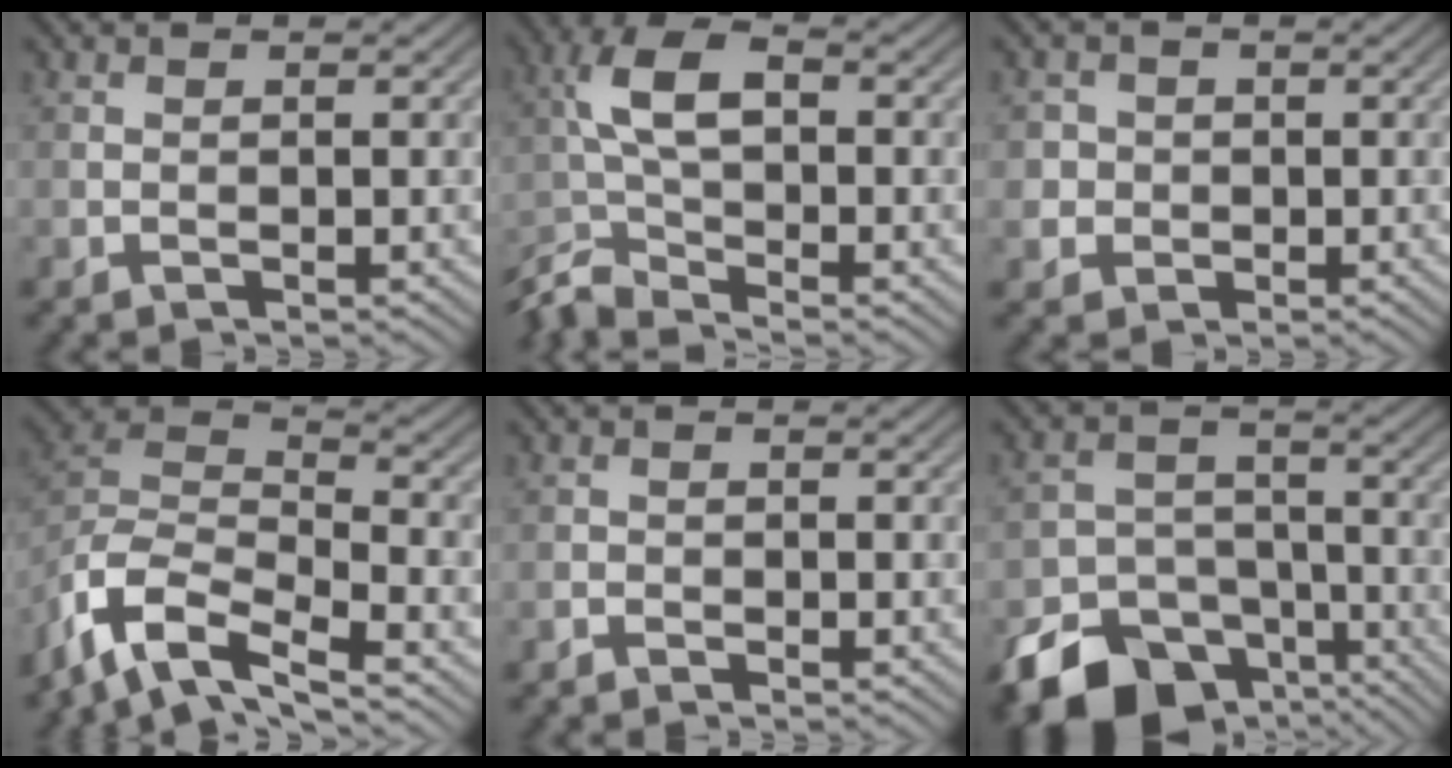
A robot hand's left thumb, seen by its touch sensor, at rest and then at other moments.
{"total": 7.1, "force": [-4.3, 2.5, 5.1], "torque": [-0.115, 0.000, -0.098]}
{"total": 3.3, "force": [0.0, 3.2, 0.6], "torque": [-0.011, 0.001, -0.008]}
{"total": 11.1, "force": [-8.1, 3.7, 6.7], "torque": [-0.147, -0.010, -0.168]}
{"total": 1.0, "force": [-0.8, 0.5, 0.2], "torque": [-0.003, -0.001, -0.018]}
{"total": 13.5, "force": [-8.8, 8.6, 5.7], "torque": [-0.120, -0.030, -0.138]}